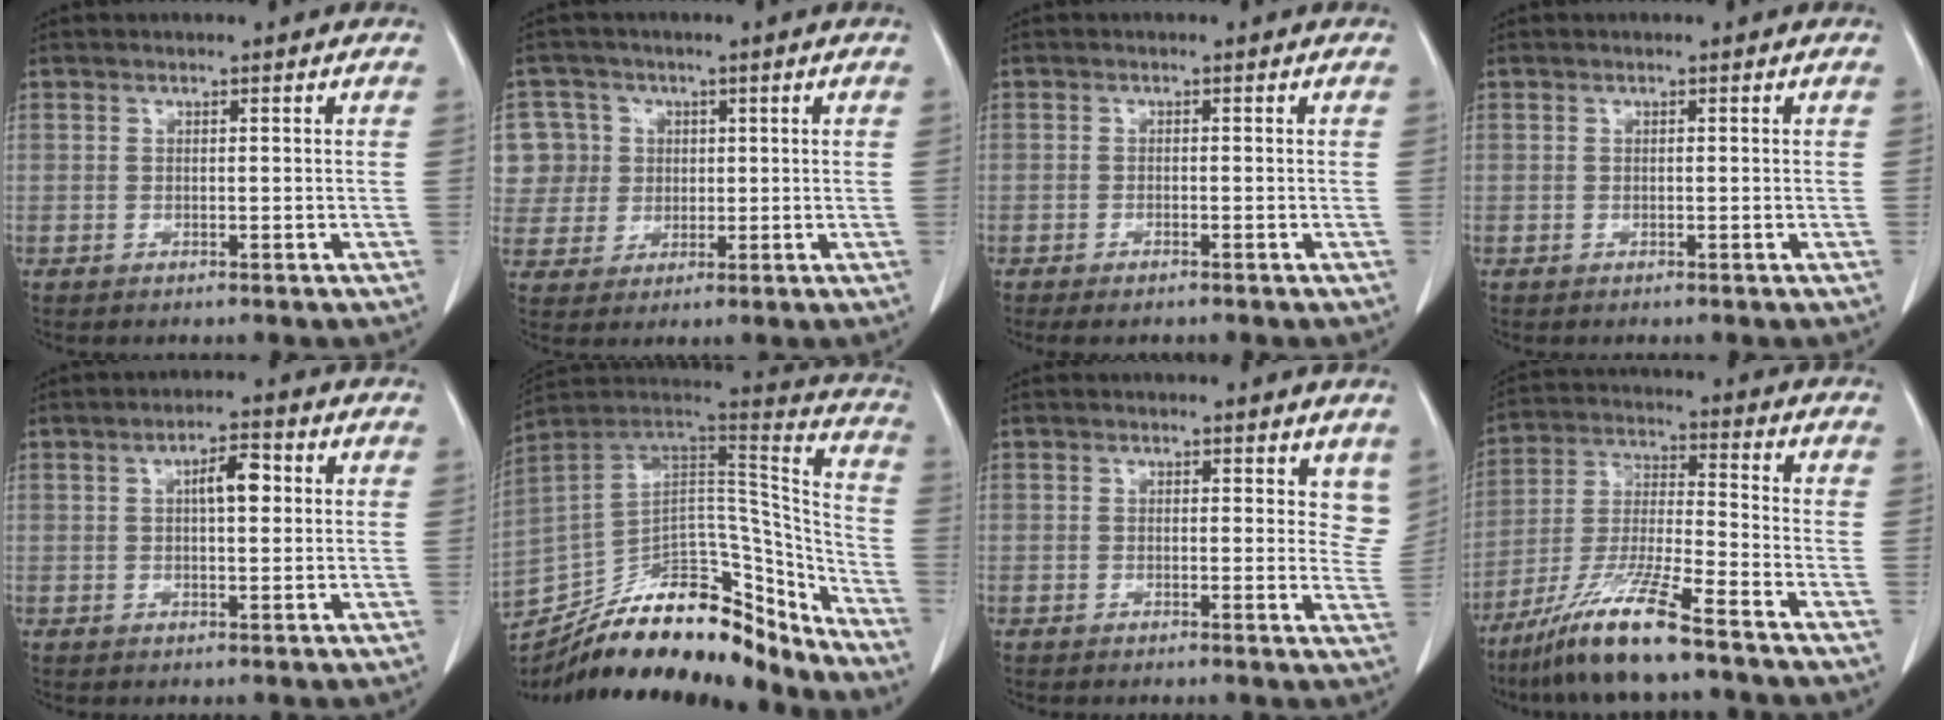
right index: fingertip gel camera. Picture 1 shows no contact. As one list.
[{"total": 10.2, "force": [2.6, 9.8, 1.3], "torque": [-0.045, 0.037, 0.066]}, {"total": 1.8, "force": [-1.4, 0.4, 1.0], "torque": [-0.015, -0.002, -0.020]}, {"total": 0.0}, {"total": 4.6, "force": [1.1, 1.5, 4.2], "torque": [-0.068, 0.010, 0.014]}, {"total": 28.7, "force": [-22.5, 10.8, 14.2], "torque": [-0.252, 0.022, -0.348]}, {"total": 4.6, "force": [3.7, 2.1, 1.7], "torque": [0.005, -0.018, 0.031]}, {"total": 12.3, "force": [-8.9, 0.0, 8.5], "torque": [-0.175, -0.028, -0.174]}]